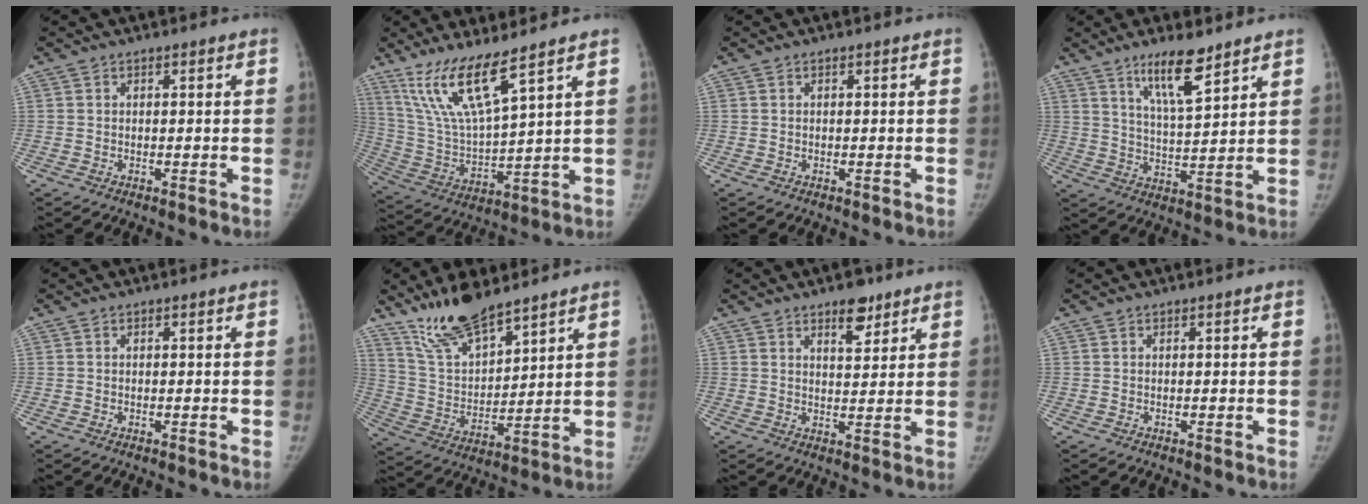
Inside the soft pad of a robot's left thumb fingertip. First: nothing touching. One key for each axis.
{"total": 13.6, "fx": 9.2, "fy": 2.0, "fz": 9.8, "tx": -0.192, "ty": -0.052, "tz": 0.199}
{"total": 0.0}
{"total": 9.5, "fx": 6.5, "fy": 2.0, "fz": 6.7, "tx": -0.109, "ty": -0.045, "tz": 0.120}
{"total": 0.0}
{"total": 13.4, "fx": 10.9, "fy": 4.0, "fz": 6.7, "tx": -0.104, "ty": -0.062, "tz": 0.217}
{"total": 5.6, "fx": 3.8, "fy": 2.5, "fz": 3.4, "tx": -0.029, "ty": -0.024, "tz": 0.057}
{"total": 0.0}